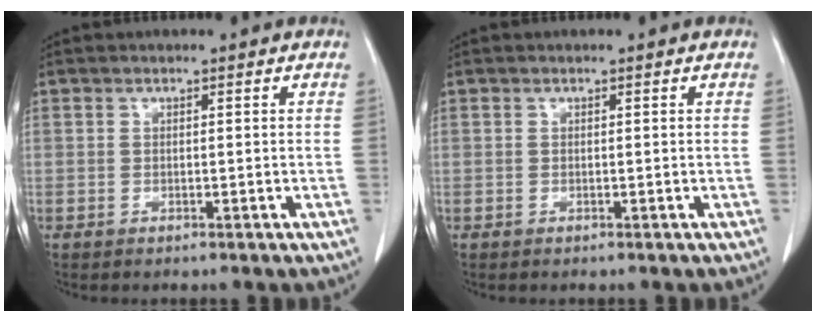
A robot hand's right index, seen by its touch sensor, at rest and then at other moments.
{"total": 0.0}